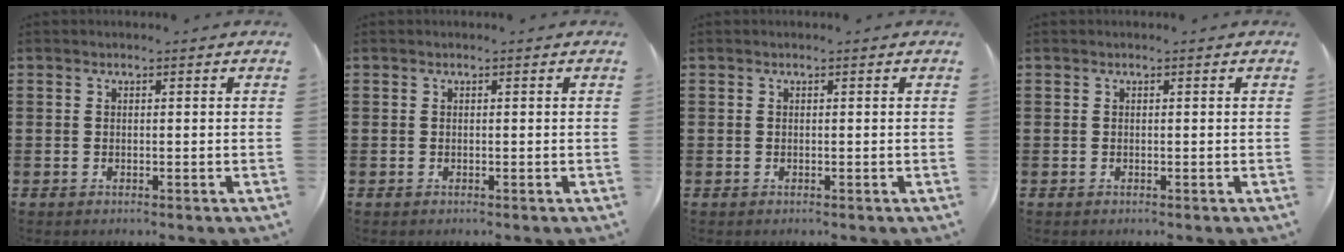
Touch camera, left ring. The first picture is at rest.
{"total": 0.0}
{"total": 0.0}
{"total": 0.0}